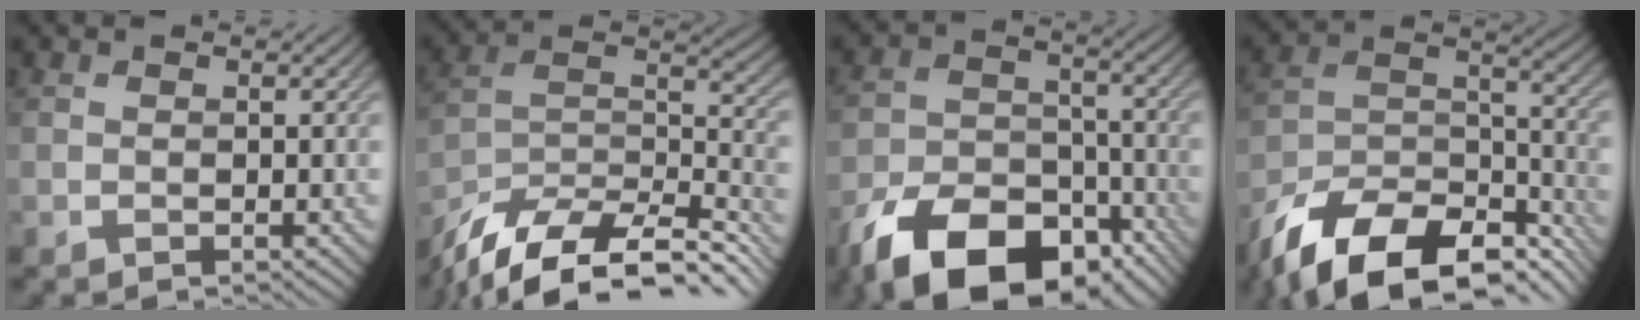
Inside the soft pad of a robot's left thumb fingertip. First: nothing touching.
{"total": 15.9, "force": [-12.8, 5.2, 7.9], "torque": [-0.176, -0.010, -0.201]}
{"total": 14.6, "force": [-10.1, 7.6, 7.4], "torque": [-0.154, -0.021, -0.174]}
{"total": 16.7, "force": [-12.5, 7.0, 8.5], "torque": [-0.194, -0.022, -0.203]}